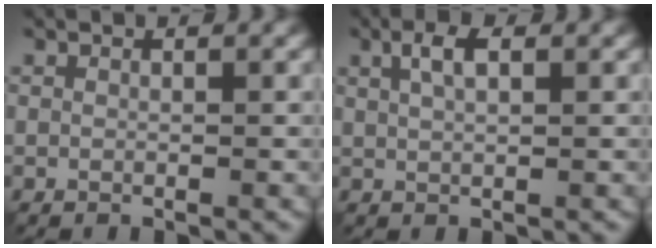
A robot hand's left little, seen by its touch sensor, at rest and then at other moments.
{"total": 2.5, "force": [0.4, 1.1, 2.2], "torque": [-0.046, 0.004, 0.010]}